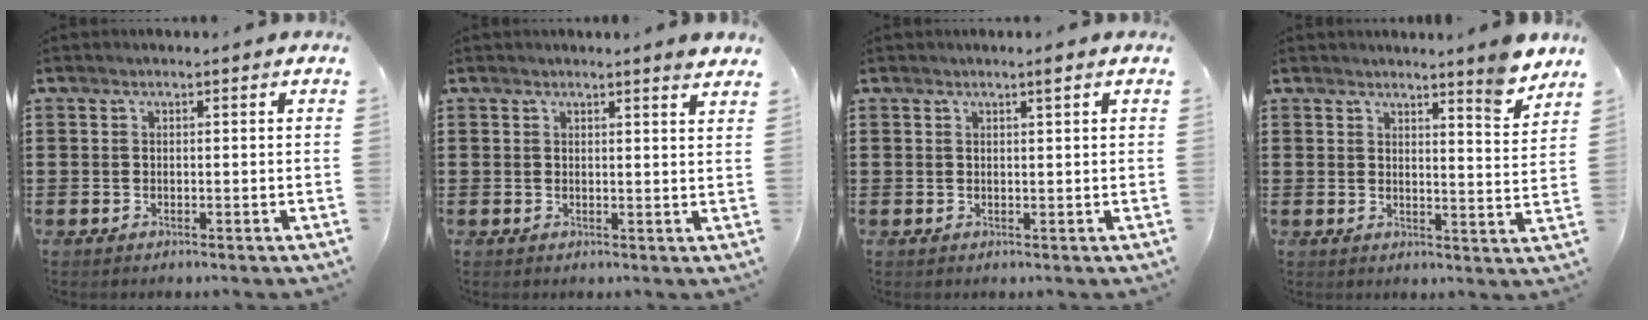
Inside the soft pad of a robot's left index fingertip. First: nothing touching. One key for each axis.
{"total": 1.8, "fx": 1.6, "fy": -0.2, "fz": 0.8, "tx": -0.019, "ty": -0.001, "tz": 0.031}
{"total": 1.4, "fx": 0.9, "fy": -0.1, "fz": 1.0, "tx": -0.020, "ty": -0.002, "tz": 0.016}
{"total": 5.0, "fx": 4.6, "fy": -0.5, "fz": 1.9, "tx": -0.029, "ty": -0.034, "tz": 0.076}